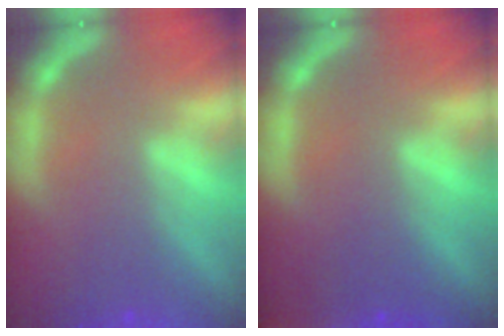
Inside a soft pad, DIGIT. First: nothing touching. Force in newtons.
{"total": 7.0}